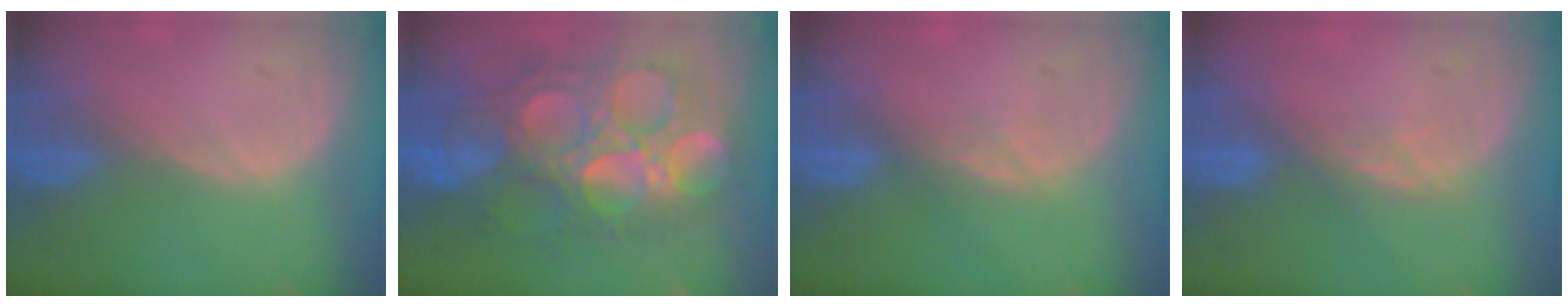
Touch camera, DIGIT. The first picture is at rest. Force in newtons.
{"total": 13.6, "press": 13.5, "slide": 1.5}
{"total": 1.4, "press": 1.4, "slide": 0.3}
{"total": 2.5, "press": 2.1, "slide": 1.4}